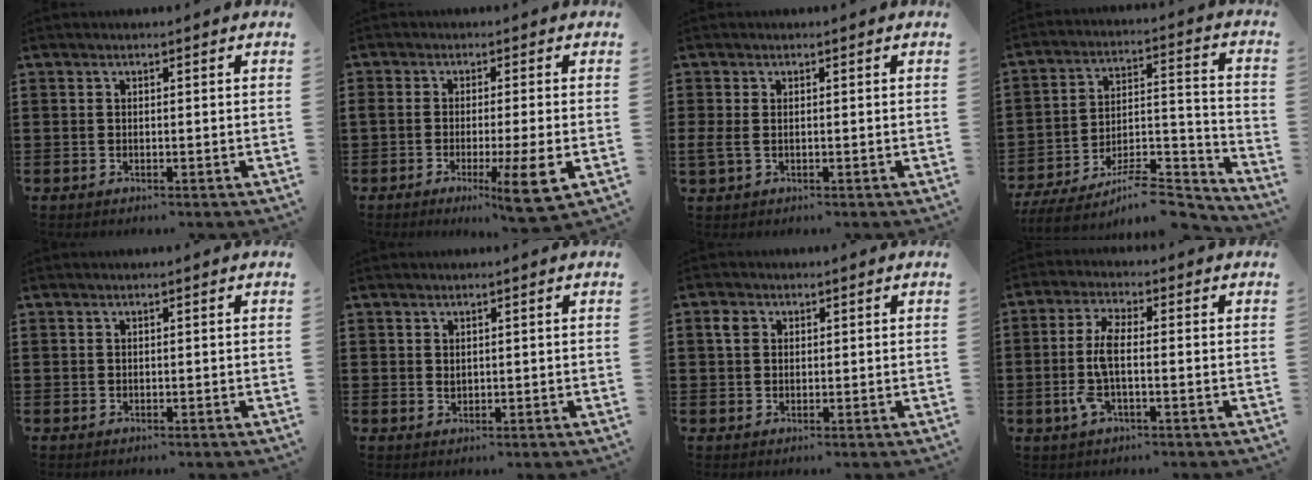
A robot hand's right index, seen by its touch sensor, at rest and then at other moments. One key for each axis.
{"total": 7.2, "fx": -2.8, "fy": 0.2, "fz": 6.6, "tx": -0.111, "ty": -0.012, "tz": -0.047}
{"total": 1.7, "fx": 0.0, "fy": 1.0, "fz": 1.4, "tx": -0.046, "ty": -0.002, "tz": -0.005}
{"total": 9.8, "fx": -8.3, "fy": 2.6, "fz": 4.5, "tx": -0.066, "ty": 0.023, "tz": -0.157}
{"total": 0.0}
{"total": 0.8, "fx": 0.5, "fy": 0.5, "fz": 0.4, "tx": -0.009, "ty": 0.003, "tz": 0.010}
{"total": 1.9, "fx": 0.8, "fy": 1.5, "fz": 0.8, "tx": -0.022, "ty": 0.007, "tz": 0.014}
{"total": 6.1, "fx": -1.0, "fy": 2.0, "fz": 5.7, "tx": -0.129, "ty": -0.003, "tz": -0.025}